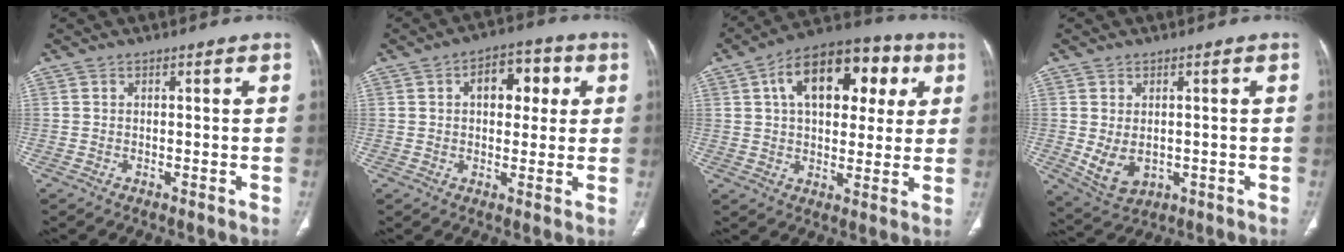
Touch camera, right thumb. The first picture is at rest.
{"total": 8.9, "force": [2.4, 5.6, 6.6], "torque": [-0.058, 0.013, 0.030]}
{"total": 19.0, "force": [6.0, 11.1, 14.2], "torque": [-0.175, 0.014, 0.083]}
{"total": 6.1, "force": [-0.4, 4.3, 4.4], "torque": [-0.069, -0.007, 0.013]}